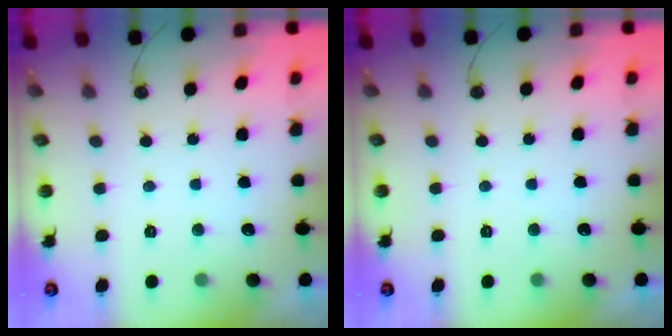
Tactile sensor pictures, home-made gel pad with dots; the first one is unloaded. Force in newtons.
{"total": 0.0}